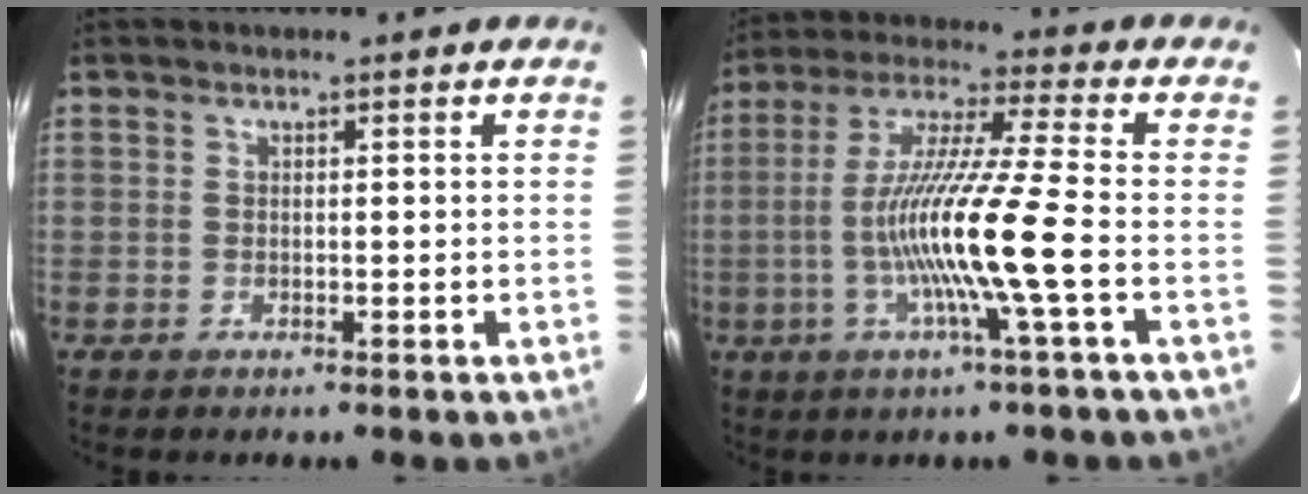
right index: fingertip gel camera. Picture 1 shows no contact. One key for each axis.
{"total": 14.9, "fx": -3.9, "fy": -1.5, "fz": 14.3, "tx": -0.274, "ty": -0.005, "tz": -0.076}